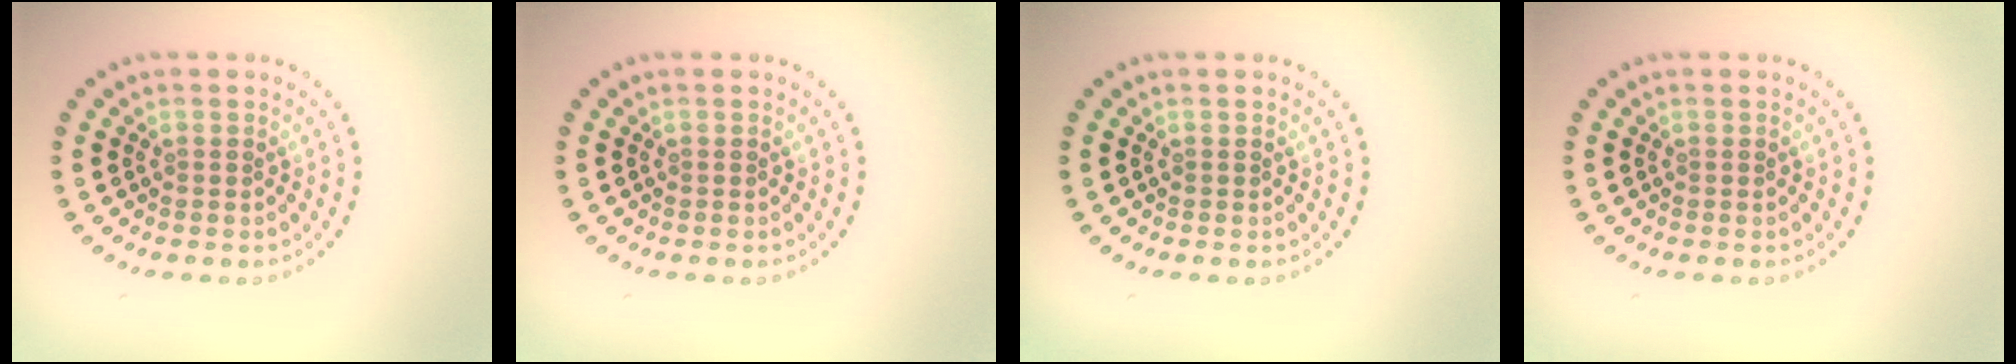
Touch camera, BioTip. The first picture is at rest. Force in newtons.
{"total": 0.0}
{"total": 0.0}
{"total": 0.0}